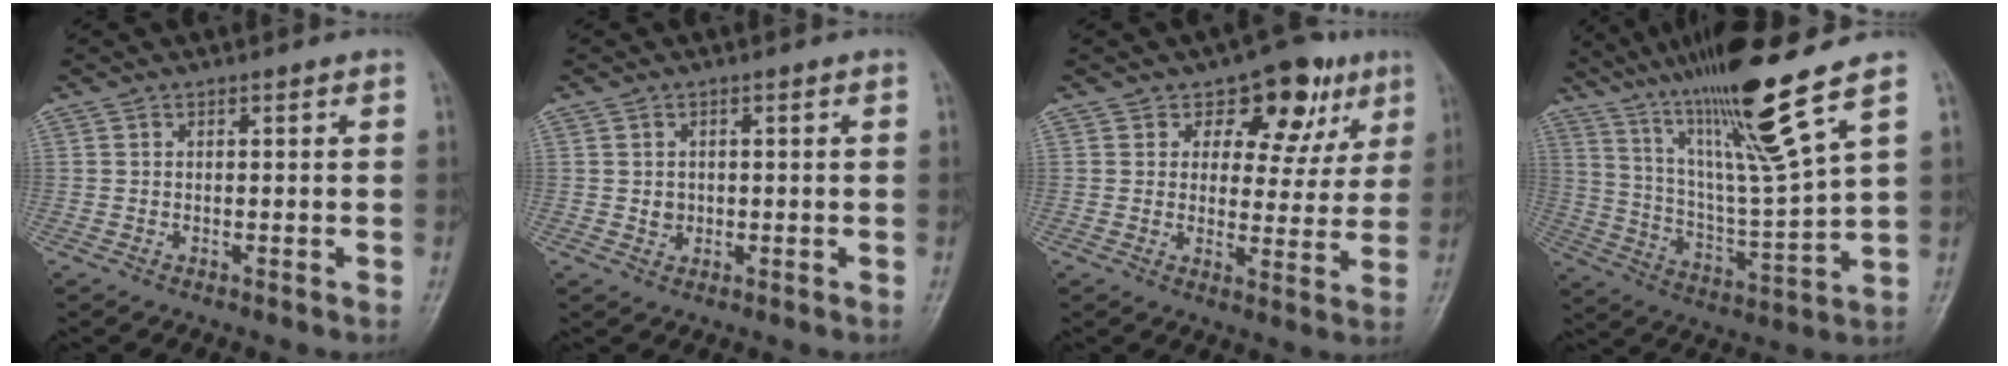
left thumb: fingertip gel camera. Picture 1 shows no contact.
{"total": 1.9, "force": [0.1, 1.7, 0.8], "torque": [-0.004, 0.002, 0.005]}
{"total": 11.8, "force": [5.9, 7.7, 6.6], "torque": [-0.027, -0.018, 0.078]}
{"total": 19.0, "force": [12.7, -0.1, 14.1], "torque": [-0.231, -0.066, 0.229]}